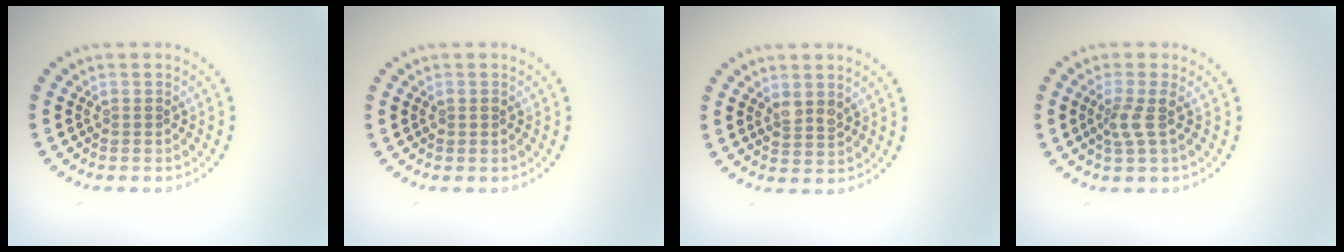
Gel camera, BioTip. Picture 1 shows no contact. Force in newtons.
{"total": 0.7, "press": 0.7, "slide": 0.1}
{"total": 1.7, "press": 1.5, "slide": 0.7}
{"total": 1.9, "press": 1.4, "slide": 1.3}